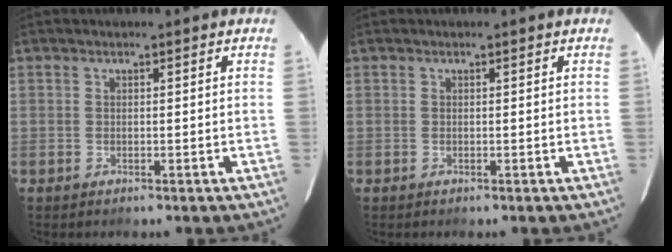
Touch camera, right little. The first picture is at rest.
{"total": 0.0}